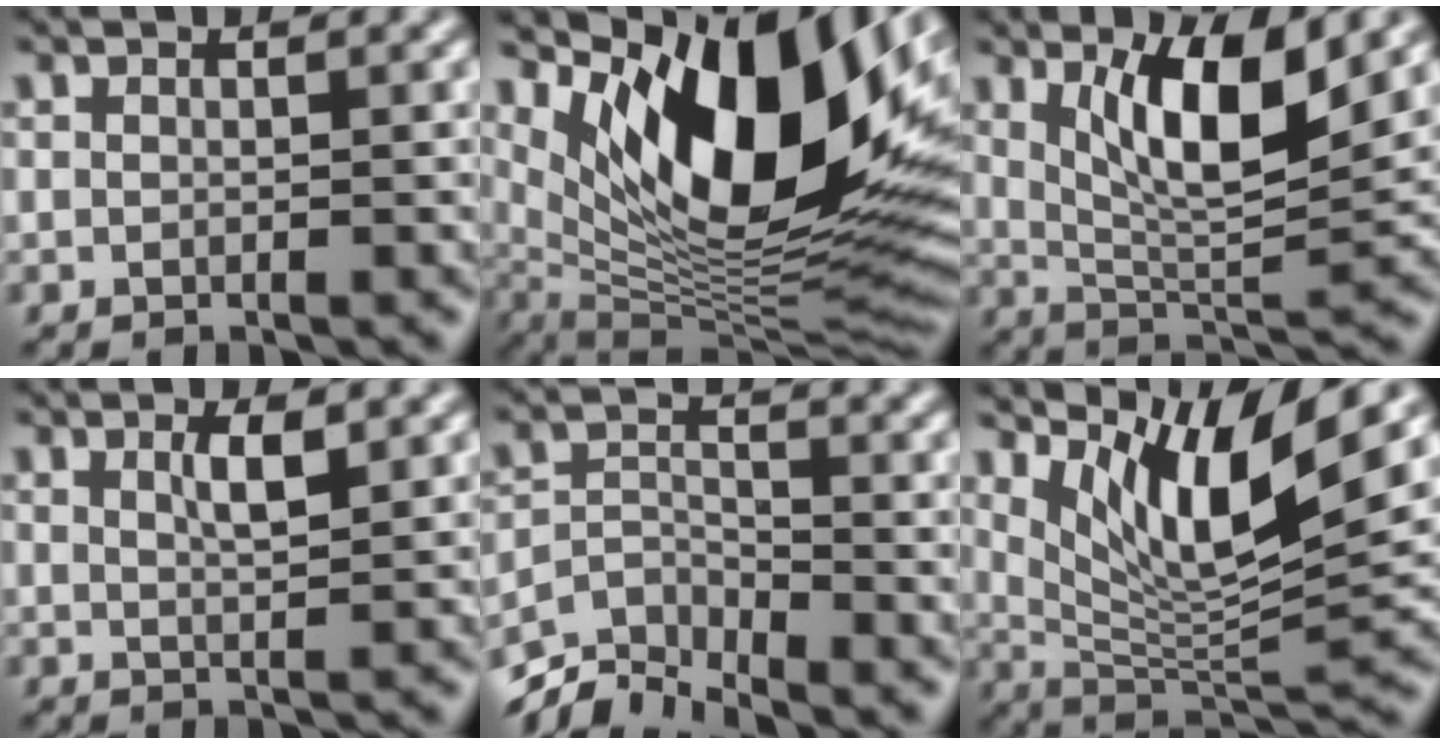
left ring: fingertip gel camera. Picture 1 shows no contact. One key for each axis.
{"total": 16.1, "fx": 5.8, "fy": 7.2, "fz": 13.2, "tx": -0.202, "ty": -0.004, "tz": 0.098}
{"total": 7.2, "fx": 2.8, "fy": 2.0, "fz": 6.3, "tx": -0.114, "ty": -0.011, "tz": 0.055}
{"total": 2.0, "fx": 1.0, "fy": 0.4, "fz": 1.6, "tx": -0.030, "ty": 0.001, "tz": 0.015}
{"total": 5.1, "fx": -4.7, "fy": 1.5, "fz": 1.5, "tx": -0.023, "ty": -0.009, "tz": -0.094}
{"total": 9.2, "fx": 5.1, "fy": 2.0, "fz": 7.4, "tx": -0.125, "ty": -0.014, "tz": 0.099}